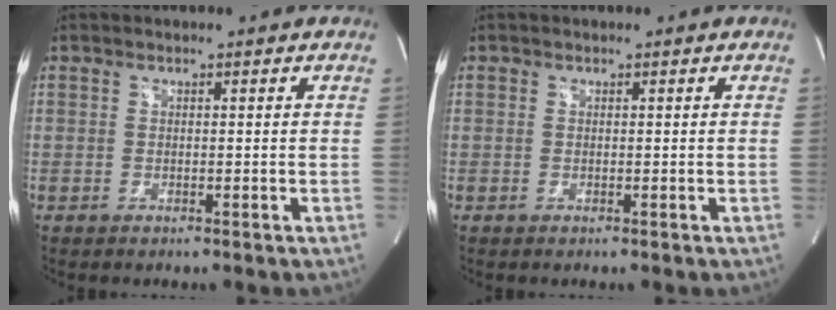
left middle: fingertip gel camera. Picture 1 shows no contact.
{"total": 0.0}